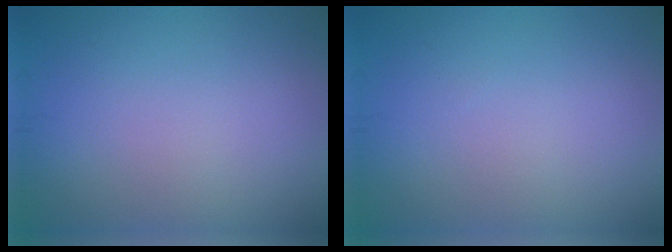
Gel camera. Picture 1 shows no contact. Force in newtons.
{"total": 0.0}